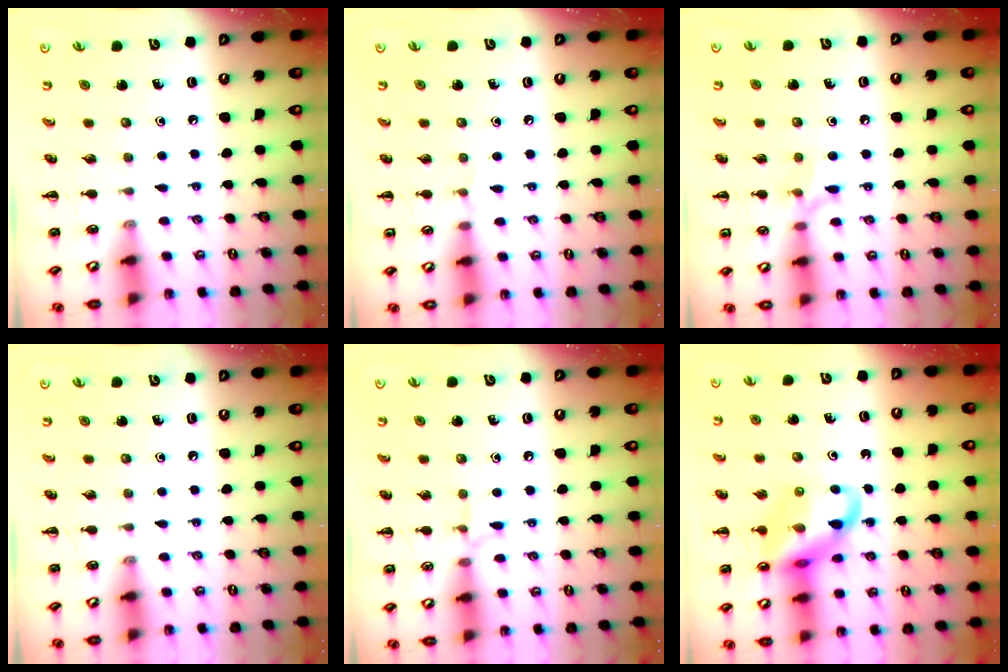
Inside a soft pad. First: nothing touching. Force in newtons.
{"total": 4.0, "press": 3.7, "slide": 1.3}
{"total": 6.5, "press": 6.4, "slide": 1.5}
{"total": 0.0}
{"total": 4.5, "press": 4.3, "slide": 1.6}
{"total": 13.6, "press": 13.4, "slide": 1.9}